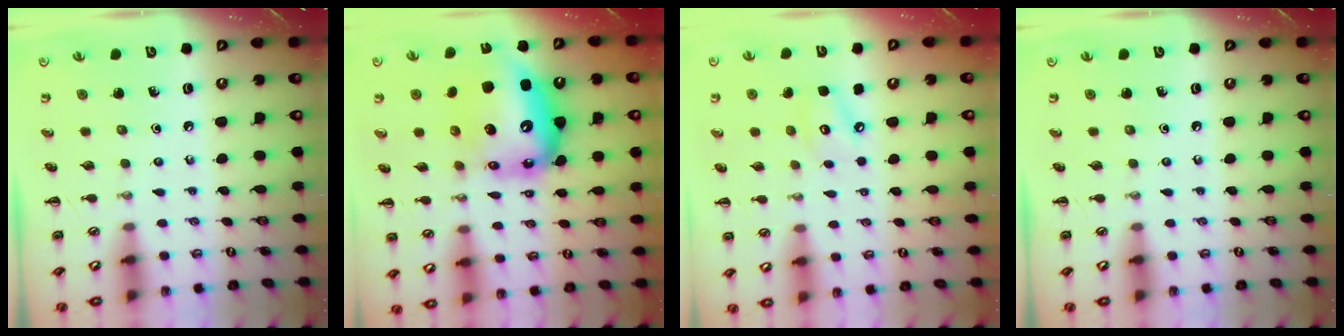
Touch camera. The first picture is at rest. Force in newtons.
{"total": 15.8, "press": 15.1, "slide": 4.6}
{"total": 5.7, "press": 5.6, "slide": 0.8}
{"total": 0.0}